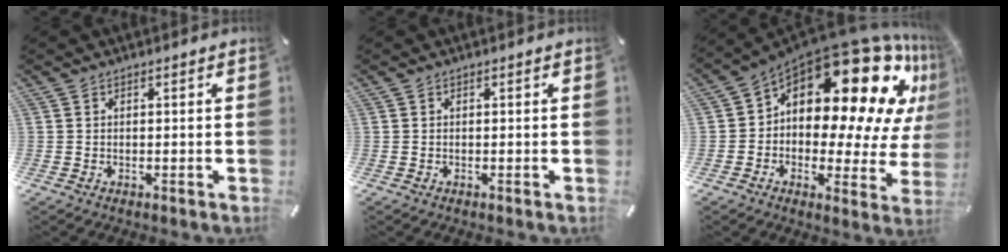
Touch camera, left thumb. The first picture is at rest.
{"total": 0.0}
{"total": 24.0, "force": [12.2, 11.9, 16.8], "torque": [-0.243, -0.104, 0.205]}